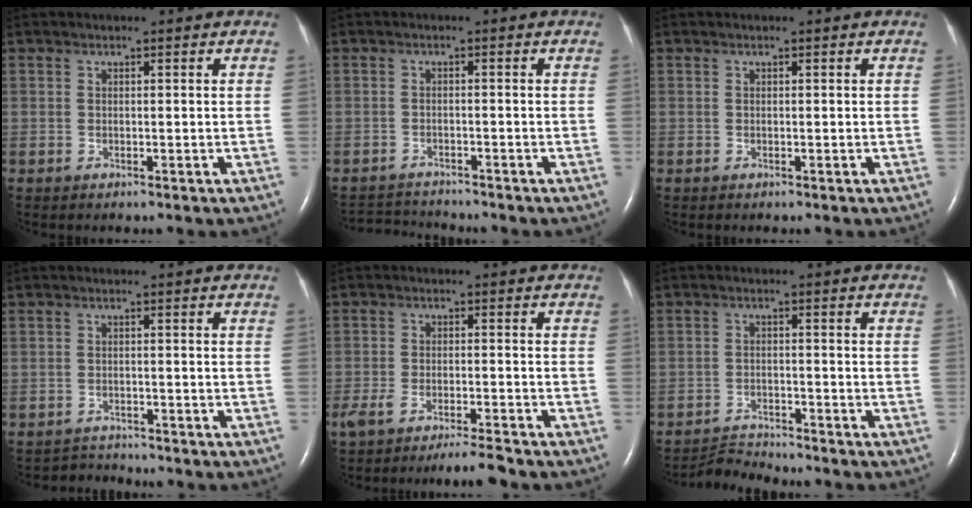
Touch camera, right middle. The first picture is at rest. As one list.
[{"total": 3.9, "force": [-3.9, -0.2, -0.3], "torque": [0.003, -0.014, -0.065]}, {"total": 0.0}, {"total": 2.1, "force": [-1.8, -0.1, -1.2], "torque": [0.022, -0.013, -0.027]}, {"total": 6.0, "force": [-5.0, 0.4, 3.3], "torque": [-0.060, -0.008, -0.085]}, {"total": 3.6, "force": [-3.5, -0.6, -0.8], "torque": [0.006, -0.017, -0.060]}]